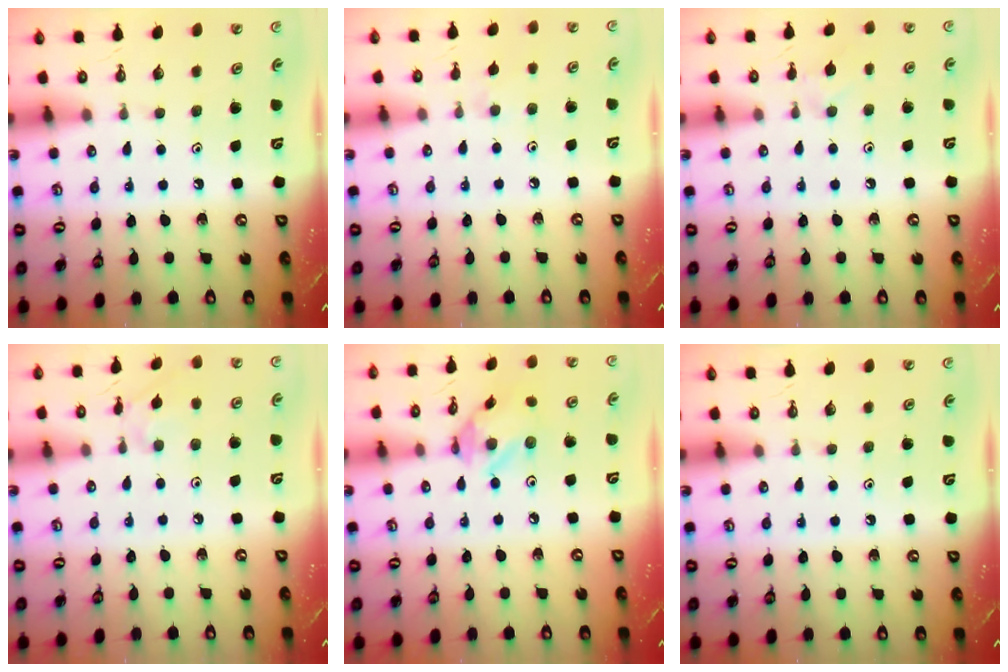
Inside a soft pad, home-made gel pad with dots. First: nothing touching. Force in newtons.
{"total": 3.8, "press": 3.8, "slide": 0.7}
{"total": 5.9, "press": 5.8, "slide": 0.8}
{"total": 4.7, "press": 4.6, "slide": 0.7}
{"total": 9.0, "press": 9.0, "slide": 0.7}
{"total": 0.0}